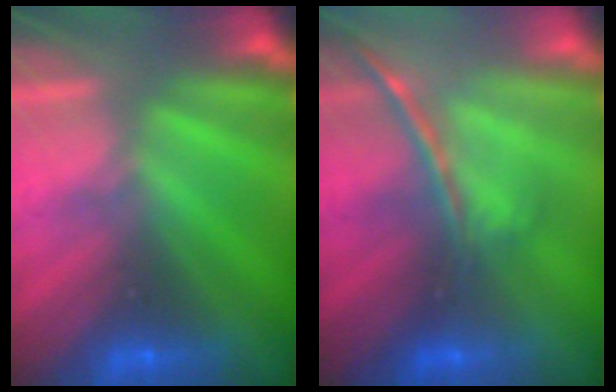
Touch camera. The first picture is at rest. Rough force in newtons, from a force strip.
{"total": 1.7}